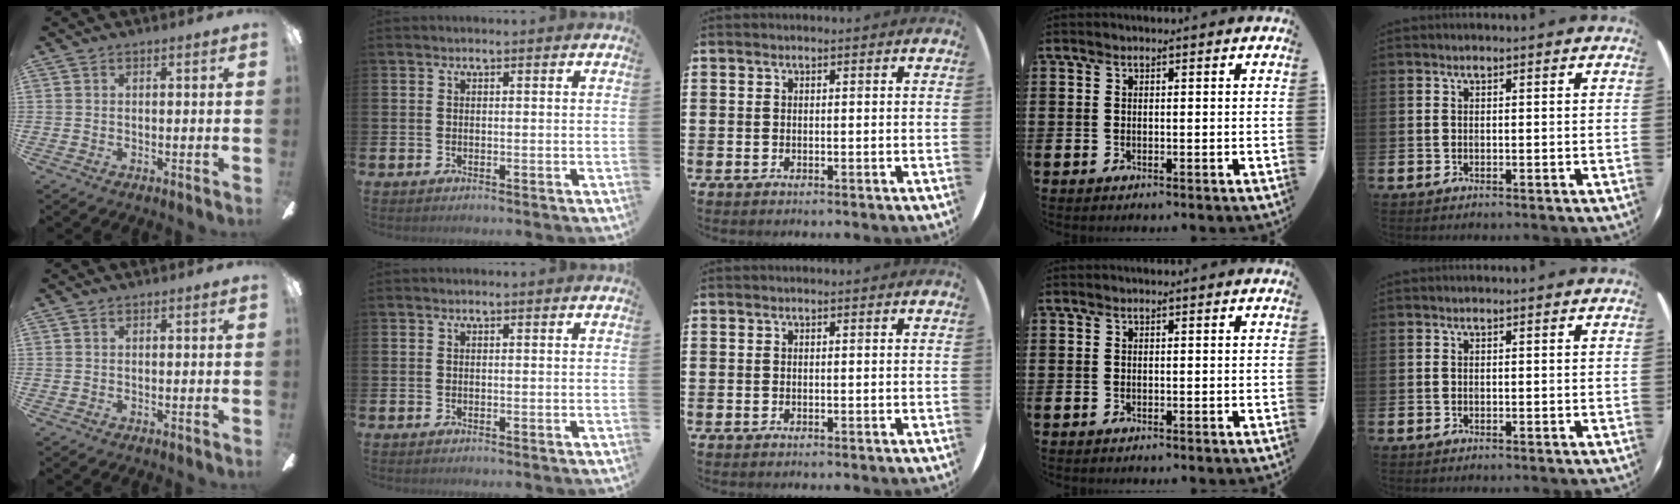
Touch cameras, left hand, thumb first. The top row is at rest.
{}